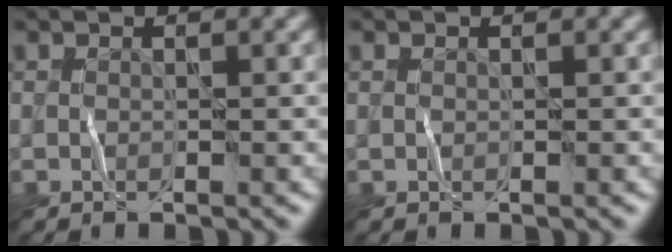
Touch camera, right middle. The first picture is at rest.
{"total": 0.0}